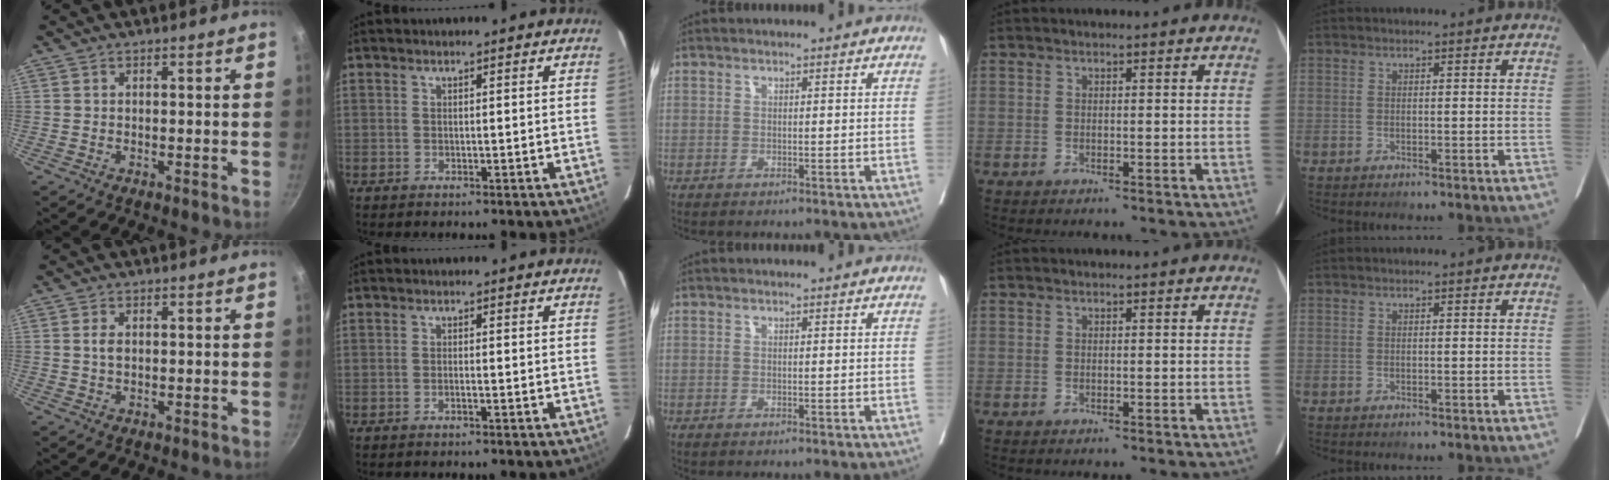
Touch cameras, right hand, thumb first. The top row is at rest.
{"thumb": {"total": 2.1, "force": [0.3, 1.3, 1.6], "torque": [-0.032, 0.000, 0.007]}, "index": {"total": 0.7, "force": [-0.3, 0.0, 0.6], "torque": [-0.013, 0.001, -0.005]}}